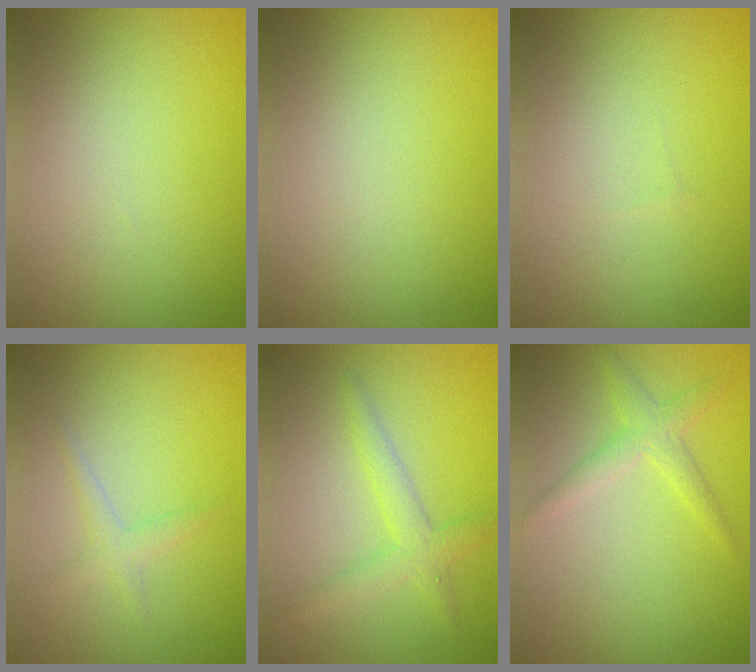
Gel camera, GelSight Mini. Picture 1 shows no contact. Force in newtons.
{"total": 0.0}
{"total": 0.0}
{"total": 1.3, "press": 1.3, "slide": 0.1}
{"total": 2.4, "press": 2.4, "slide": 0.3}
{"total": 2.1, "press": 2.1, "slide": 0.1}